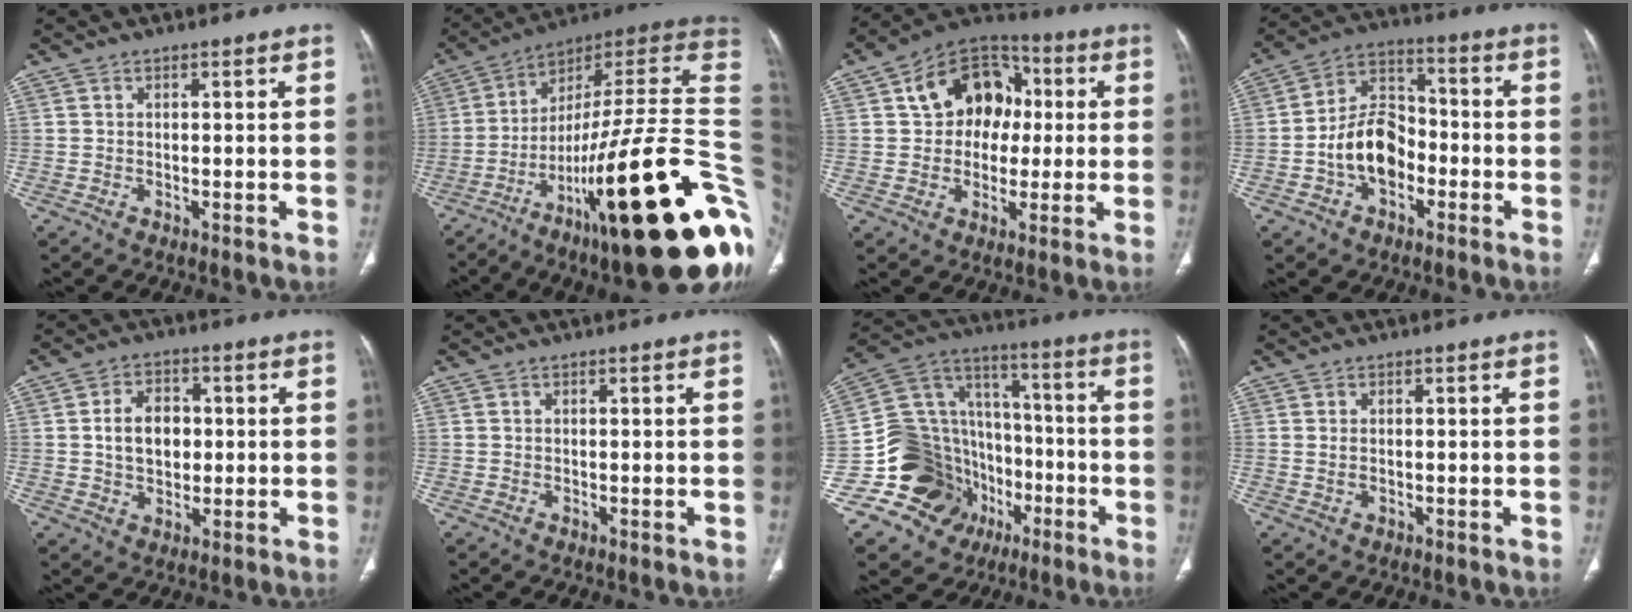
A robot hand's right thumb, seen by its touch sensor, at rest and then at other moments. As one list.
[{"total": 36.5, "force": [-10.4, 8.0, 34.1], "torque": [-0.400, 0.073, -0.164]}, {"total": 14.8, "force": [2.3, 11.1, 9.4], "torque": [-0.100, 0.026, 0.028]}, {"total": 11.5, "force": [-3.3, 7.9, 7.7], "torque": [-0.115, 0.044, -0.066]}, {"total": 7.9, "force": [0.5, 5.7, 5.4], "torque": [-0.066, 0.009, 0.009]}, {"total": 0.0}, {"total": 22.0, "force": [-8.2, 18.6, 8.5], "torque": [-0.118, 0.113, -0.126]}, {"total": 1.0, "force": [0.0, 0.6, 0.8], "torque": [-0.022, 0.000, 0.002]}]